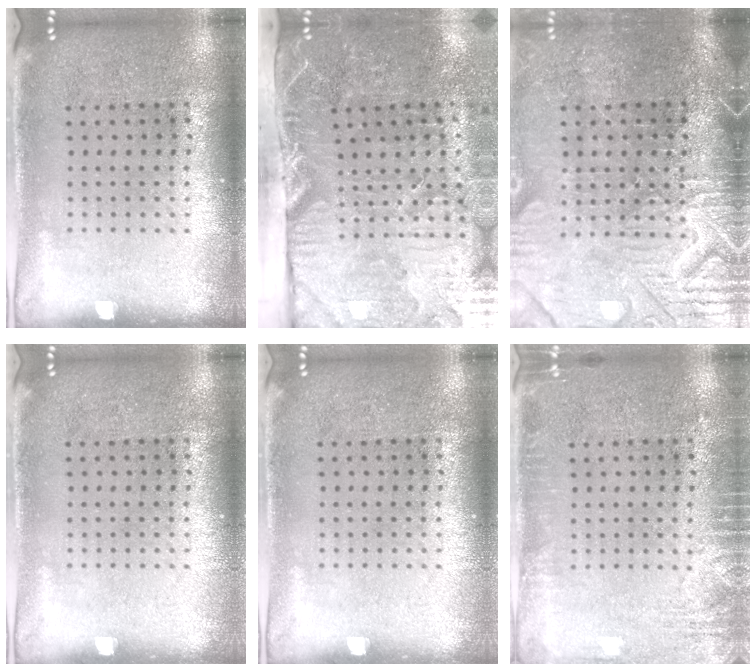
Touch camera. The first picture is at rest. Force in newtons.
{"total": 5.2, "press": 4.4, "slide": 2.8}
{"total": 4.4, "press": 4.0, "slide": 2.0}
{"total": 0.0}
{"total": 0.0}
{"total": 2.5, "press": 2.5, "slide": 0.4}